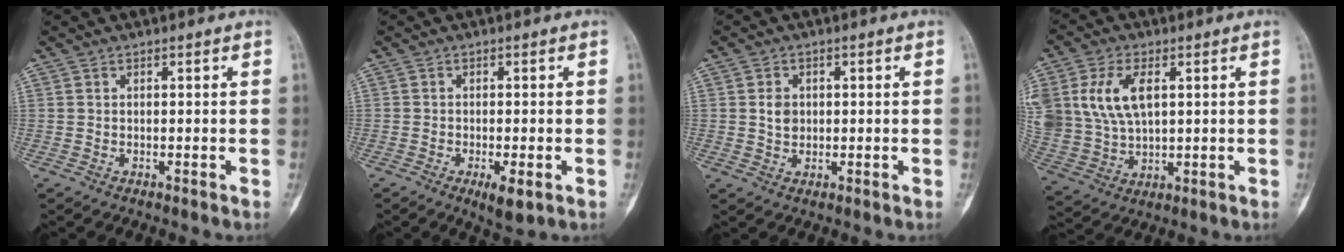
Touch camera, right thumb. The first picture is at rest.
{"total": 4.1, "force": [-1.7, 1.4, 3.5], "torque": [-0.054, -0.006, -0.024]}
{"total": 3.0, "force": [0.4, 2.5, 1.7], "torque": [-0.013, 0.001, 0.008]}
{"total": 14.0, "force": [3.9, 8.5, 10.5], "torque": [-0.222, -0.002, 0.086]}